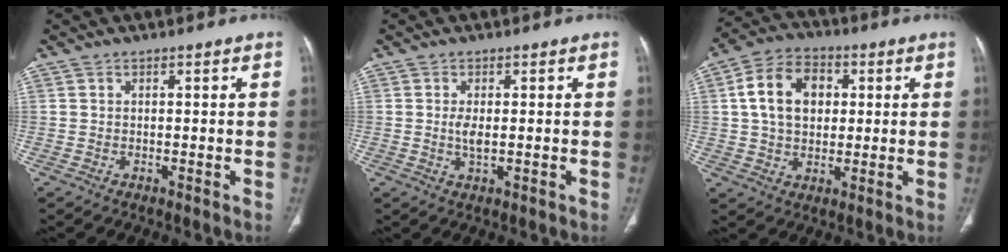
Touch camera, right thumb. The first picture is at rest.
{"total": 2.6, "force": [0.0, 0.9, 2.5], "torque": [-0.056, -0.006, 0.000]}
{"total": 12.5, "force": [2.5, 9.0, 8.3], "torque": [-0.122, 0.010, 0.039]}